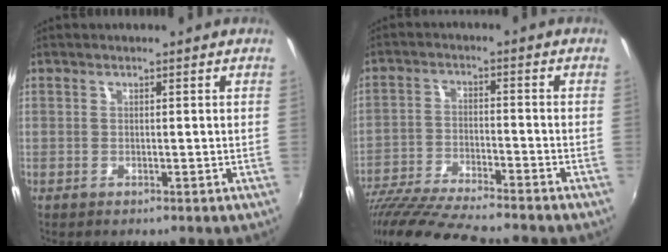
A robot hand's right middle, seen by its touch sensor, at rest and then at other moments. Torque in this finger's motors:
{"motor_torque": [1.07, -1.07, 0.48, 0.14]}